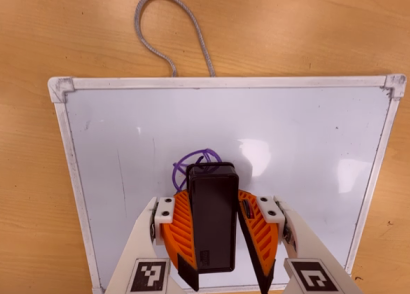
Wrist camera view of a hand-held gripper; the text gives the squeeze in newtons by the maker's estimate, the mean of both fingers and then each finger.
{"total": 12.1, "left": 13.8, "right": 10.5}